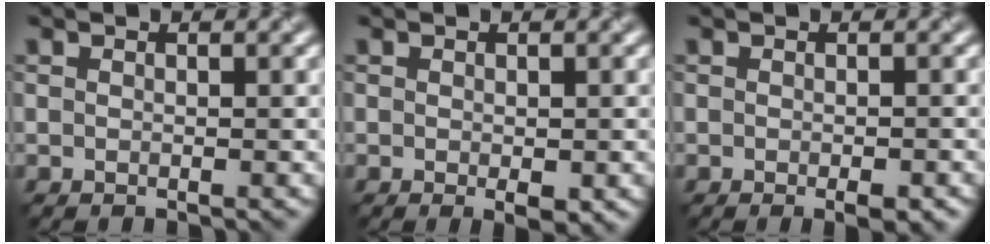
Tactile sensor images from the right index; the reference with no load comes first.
{"total": 1.4, "force": [-0.4, 0.5, 1.3], "torque": [-0.020, -0.007, -0.002]}
{"total": 1.7, "force": [-0.9, 0.4, 1.4], "torque": [-0.018, -0.005, -0.010]}